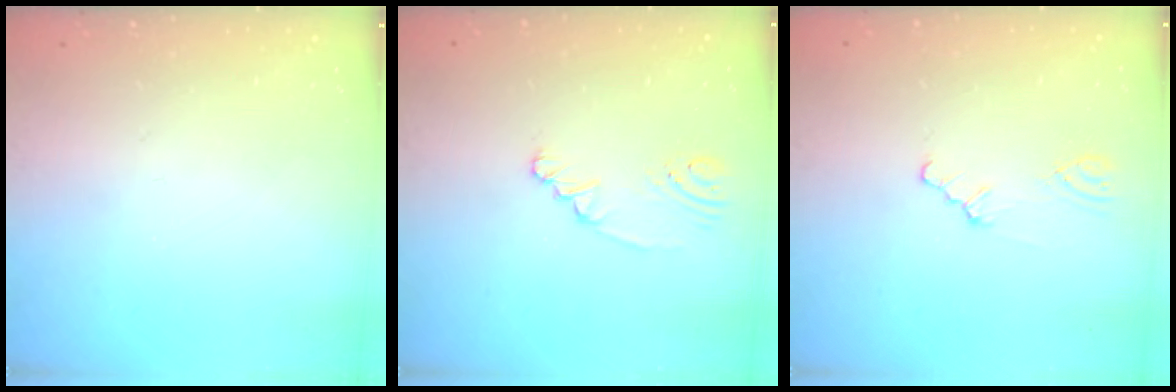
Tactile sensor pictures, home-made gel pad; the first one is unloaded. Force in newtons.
{"total": 2.6, "press": 2.6, "slide": 0.6}
{"total": 1.3, "press": 1.3, "slide": 0.3}